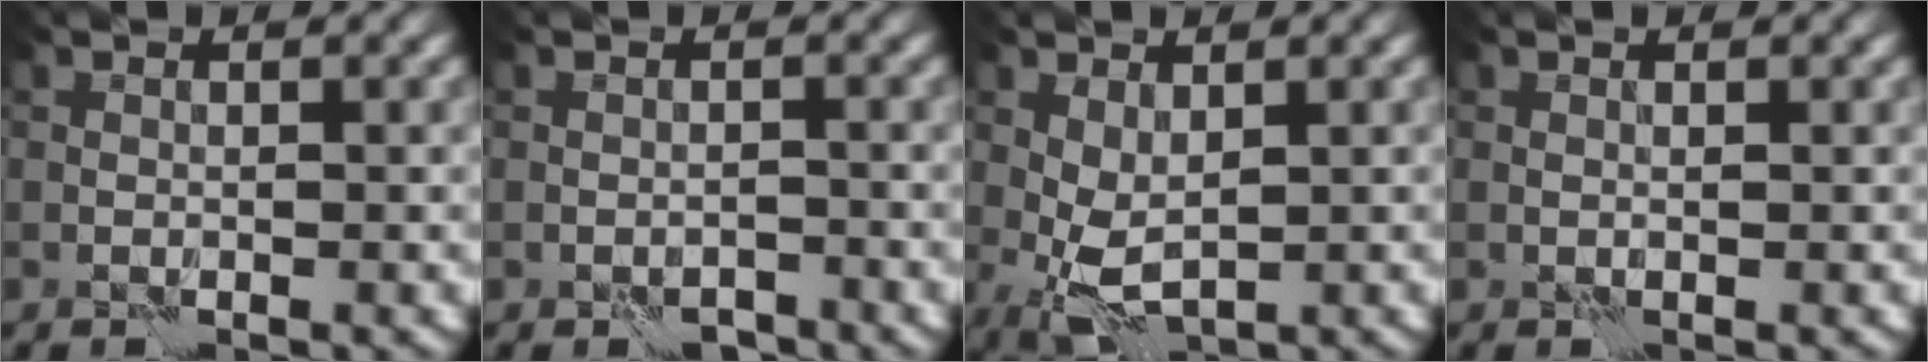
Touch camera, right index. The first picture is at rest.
{"total": 1.5, "force": [-1.3, 0.7, 0.4], "torque": [0.001, 0.006, -0.020]}
{"total": 3.1, "force": [0.1, 1.5, 2.7], "torque": [-0.060, -0.001, 0.003]}
{"total": 0.0}